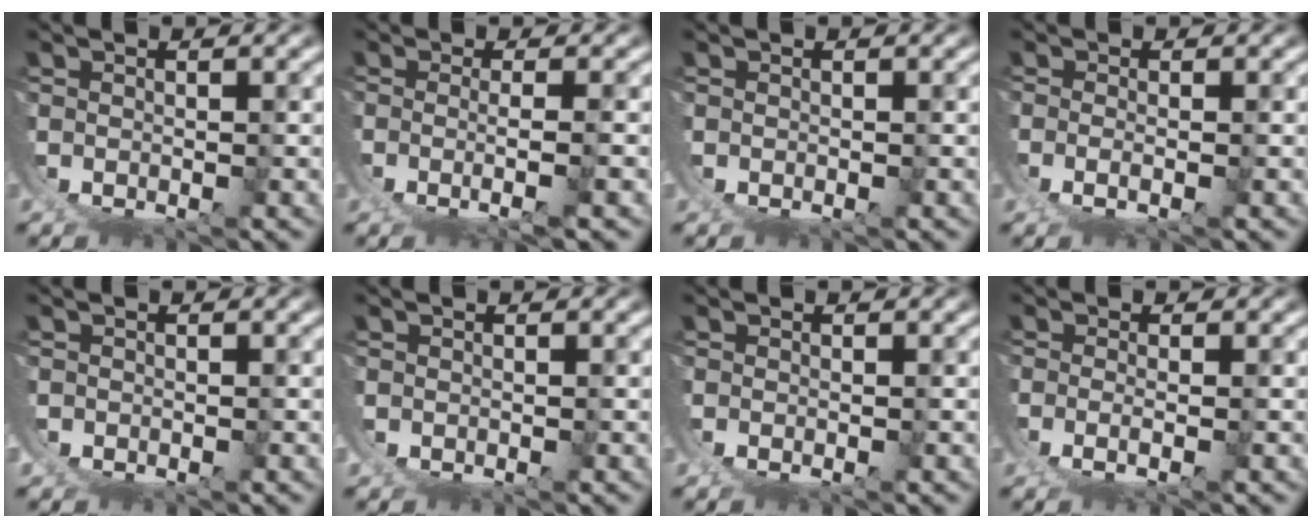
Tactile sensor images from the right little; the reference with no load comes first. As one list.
[{"total": 2.7, "force": [-0.1, 0.2, 2.7], "torque": [-0.059, -0.019, 0.011]}, {"total": 0.0}, {"total": 1.8, "force": [0.5, 0.0, 1.8], "torque": [-0.043, -0.010, 0.016]}, {"total": 1.6, "force": [0.1, 1.6, 0.2], "torque": [-0.019, -0.002, -0.003]}, {"total": 0.7, "force": [0.3, 0.6, 0.1], "torque": [-0.008, 0.002, 0.003]}, {"total": 0.5, "force": [-0.1, -0.2, 0.4], "torque": [-0.009, -0.002, 0.000]}, {"total": 2.1, "force": [0.4, 0.2, 2.0], "torque": [-0.050, -0.015, 0.017]}]